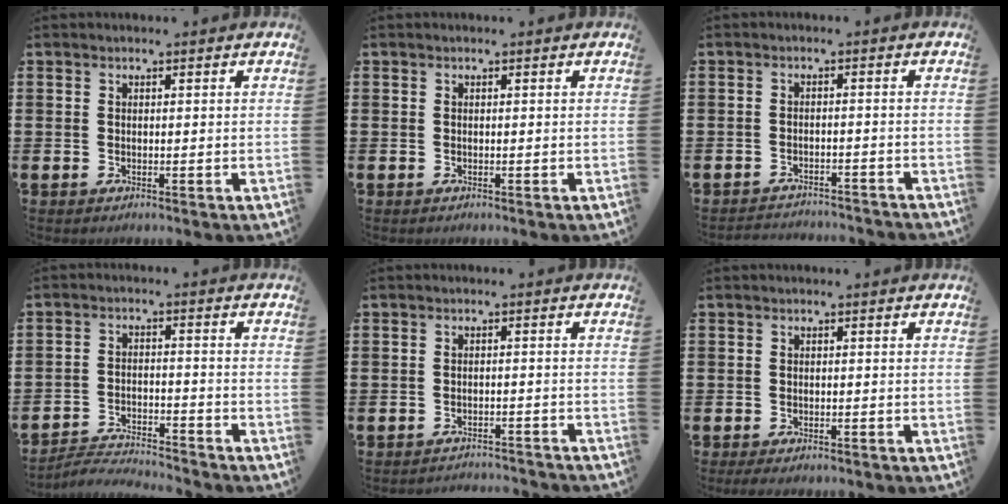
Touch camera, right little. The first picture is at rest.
{"total": 0.0}
{"total": 2.1, "force": [-2.1, 0.0, -0.3], "torque": [-0.002, 0.003, -0.047]}
{"total": 3.6, "force": [-3.6, 0.1, 0.1], "torque": [-0.007, 0.002, -0.076]}
{"total": 1.8, "force": [-1.8, -0.1, -0.1], "torque": [-0.002, 0.005, -0.040]}
{"total": 1.0, "force": [-0.8, 0.2, 0.5], "torque": [-0.010, 0.000, -0.017]}